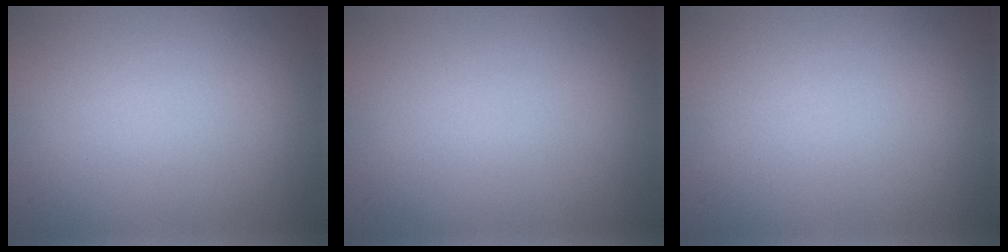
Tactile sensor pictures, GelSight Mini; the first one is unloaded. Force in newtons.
{"total": 0.0}
{"total": 0.0}